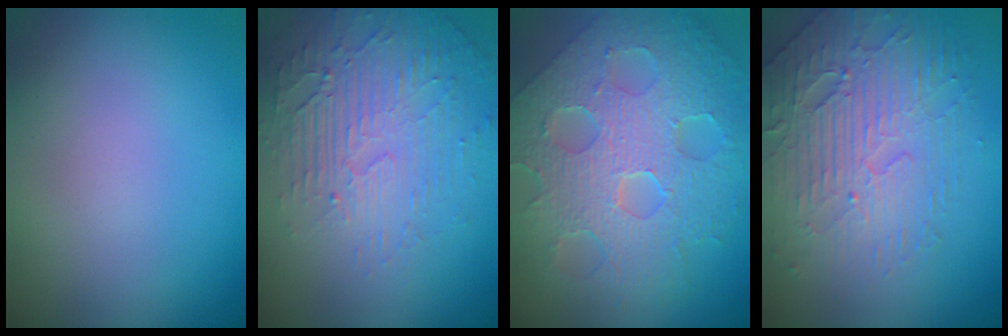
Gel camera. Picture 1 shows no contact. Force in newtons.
{"total": 5.2, "press": 3.3, "slide": 4.1}
{"total": 9.0, "press": 6.5, "slide": 6.3}
{"total": 4.7, "press": 4.0, "slide": 2.5}